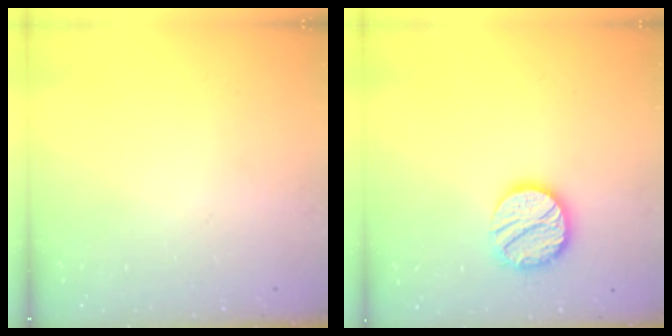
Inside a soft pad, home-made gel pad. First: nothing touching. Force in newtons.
{"total": 14.4, "press": 14.3, "slide": 1.2}